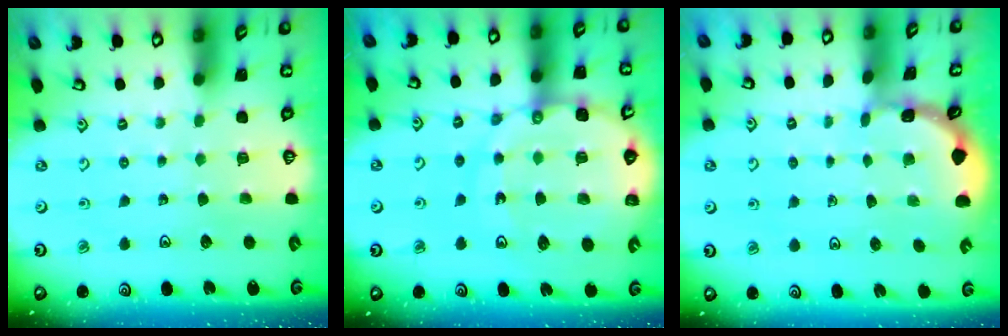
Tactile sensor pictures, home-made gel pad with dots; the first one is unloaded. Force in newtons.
{"total": 16.8, "press": 16.6, "slide": 2.5}
{"total": 1.3, "press": 1.3, "slide": 0.1}